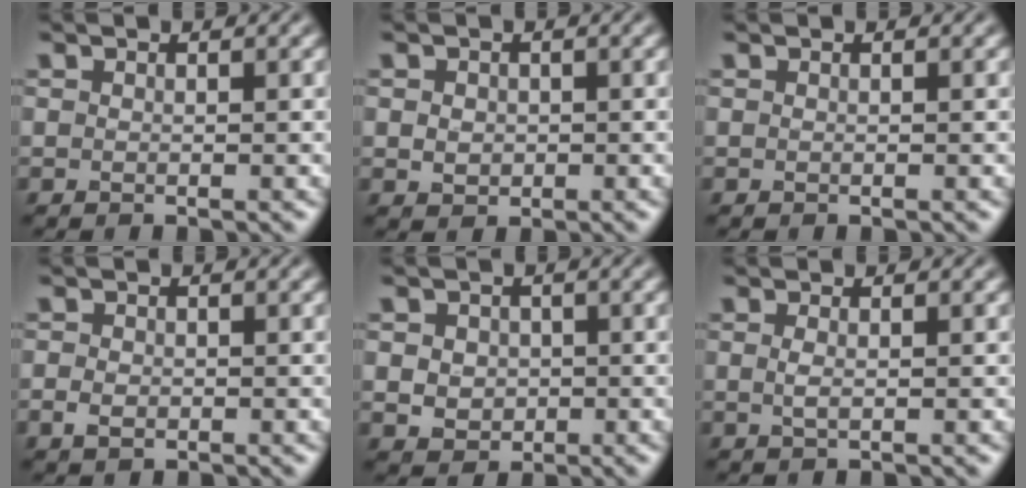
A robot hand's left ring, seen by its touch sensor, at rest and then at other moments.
{"total": 1.5, "force": [0.0, 1.3, 0.7], "torque": [-0.012, -0.003, 0.001]}
{"total": 0.0}
{"total": 1.6, "force": [-0.6, 1.2, 1.0], "torque": [-0.019, -0.003, -0.012]}
{"total": 3.0, "force": [-0.1, 2.6, 1.5], "torque": [-0.023, -0.001, -0.006]}
{"total": 0.9, "force": [0.0, 0.3, 0.9], "torque": [-0.021, -0.001, 0.000]}